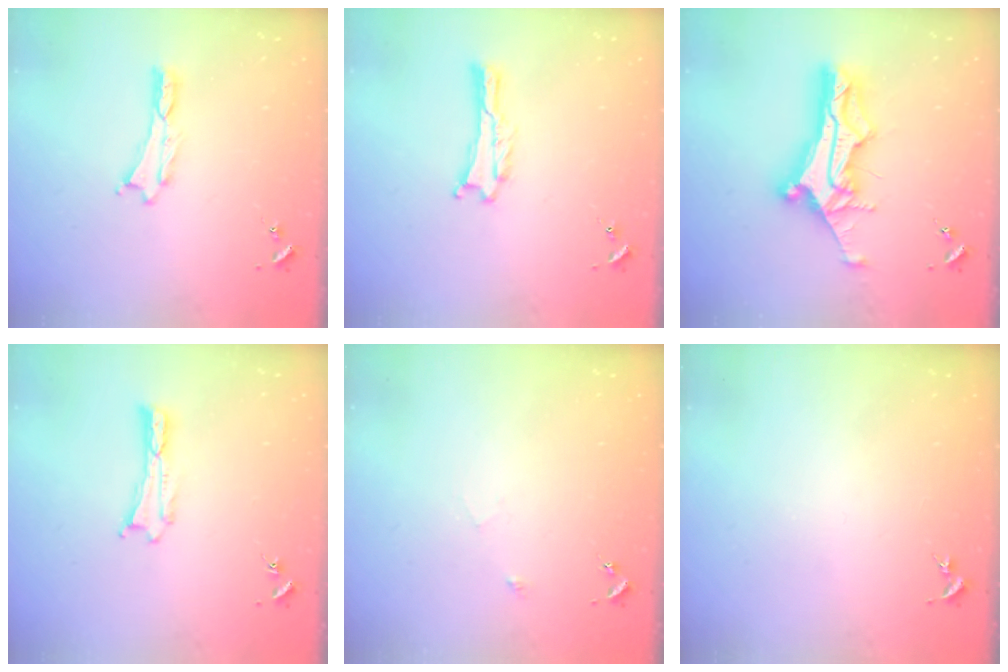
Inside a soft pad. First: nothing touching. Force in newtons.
{"total": 0.5, "press": 0.5, "slide": 0.1}
{"total": 12.6, "press": 12.6, "slide": 1.0}
{"total": 0.0}
{"total": 2.5, "press": 2.5, "slide": 0.2}
{"total": 0.0}